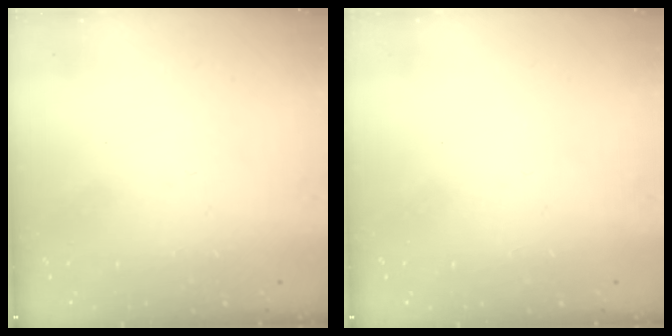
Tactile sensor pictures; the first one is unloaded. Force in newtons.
{"total": 0.0}